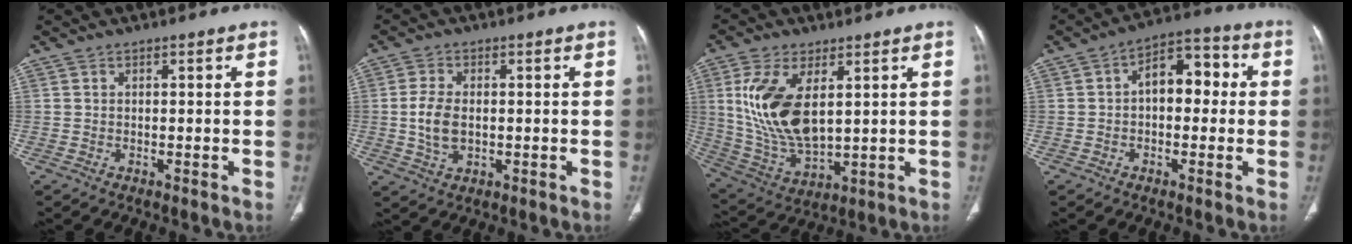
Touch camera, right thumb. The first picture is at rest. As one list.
[{"total": 6.2, "force": [-0.2, 3.8, 4.9], "torque": [-0.102, -0.001, 0.000]}, {"total": 15.8, "force": [3.9, 8.0, 13.1], "torque": [-0.265, -0.019, 0.090]}, {"total": 9.5, "force": [0.6, 5.8, 7.5], "torque": [-0.082, 0.034, -0.001]}]